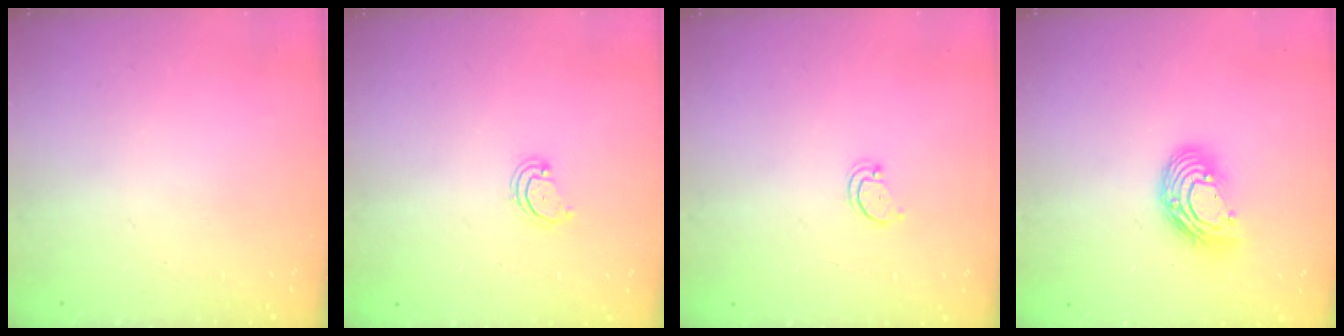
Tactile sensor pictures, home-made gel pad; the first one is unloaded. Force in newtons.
{"total": 2.8, "press": 2.8, "slide": 0.2}
{"total": 2.2, "press": 2.2, "slide": 0.4}
{"total": 11.8, "press": 11.8, "slide": 0.8}